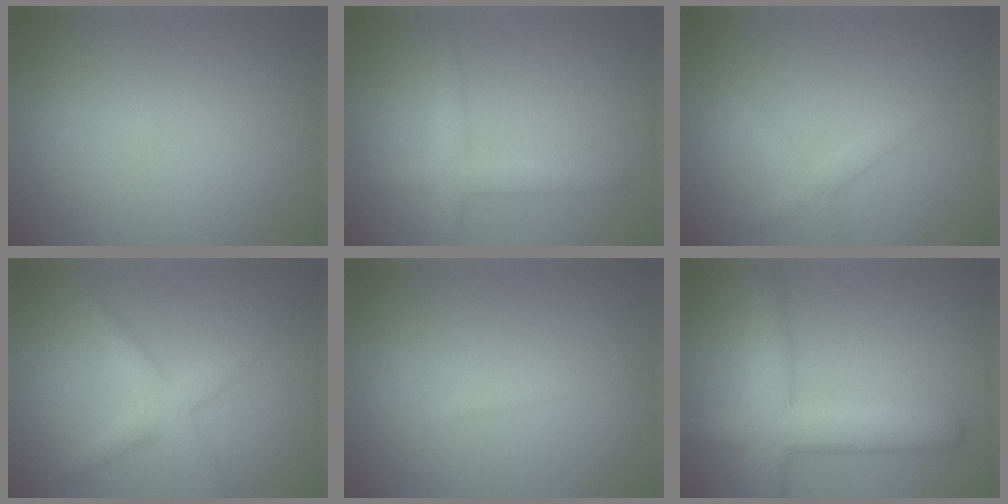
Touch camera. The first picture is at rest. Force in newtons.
{"total": 2.2, "press": 2.2, "slide": 0.1}
{"total": 1.6, "press": 1.6, "slide": 0.1}
{"total": 2.8, "press": 2.8, "slide": 0.0}
{"total": 0.6, "press": 0.6, "slide": 0.0}
{"total": 6.2, "press": 6.2, "slide": 0.2}